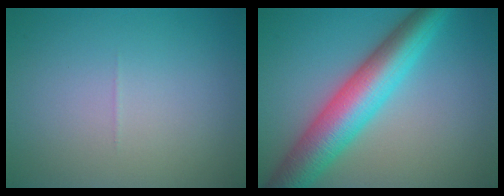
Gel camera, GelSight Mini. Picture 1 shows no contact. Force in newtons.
{"total": 8.5, "press": 8.5, "slide": 0.0}